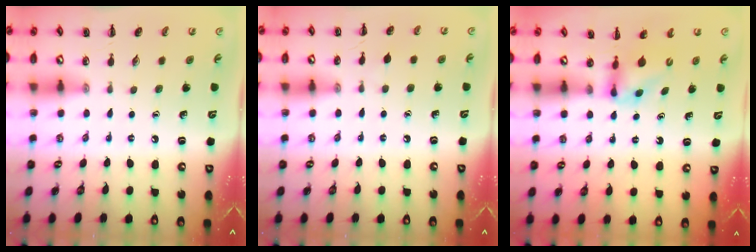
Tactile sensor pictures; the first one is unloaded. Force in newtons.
{"total": 3.7, "press": 3.5, "slide": 1.3}
{"total": 3.6, "press": 3.3, "slide": 1.4}